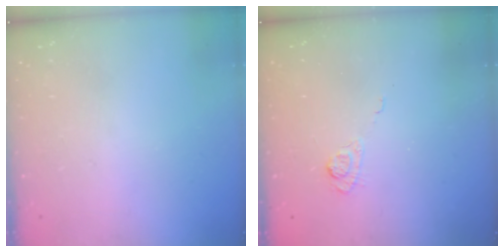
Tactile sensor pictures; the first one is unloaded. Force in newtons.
{"total": 3.4, "press": 3.1, "slide": 1.5}